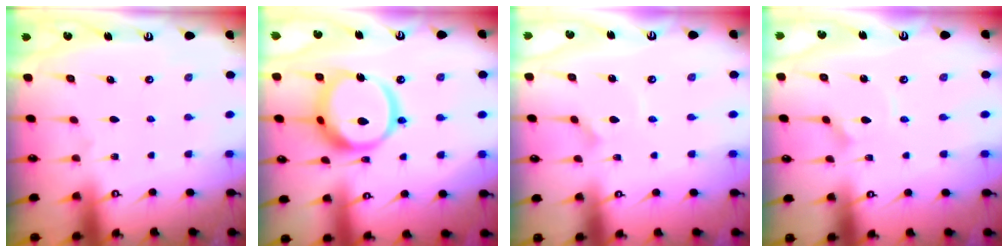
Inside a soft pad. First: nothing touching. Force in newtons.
{"total": 18.1, "press": 18.0, "slide": 1.9}
{"total": 2.8, "press": 2.8, "slide": 0.2}
{"total": 2.3, "press": 2.3, "slide": 0.3}